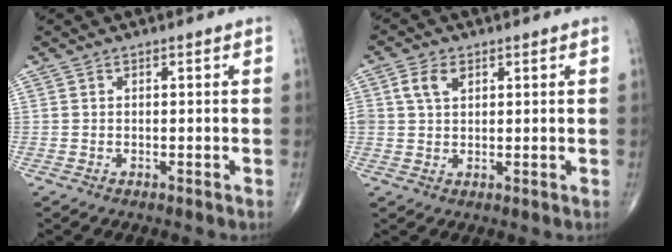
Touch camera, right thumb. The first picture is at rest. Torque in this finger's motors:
{"motor_torque": [0.94, 0.91, 1.55, 0.85, 0.58]}